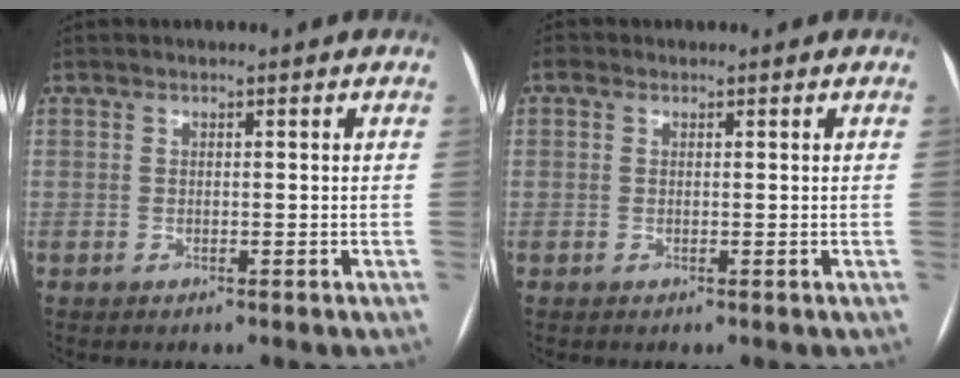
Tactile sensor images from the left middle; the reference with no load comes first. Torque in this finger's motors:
{"motor_torque": [0.16, -0.45, 0.16, -0.03]}